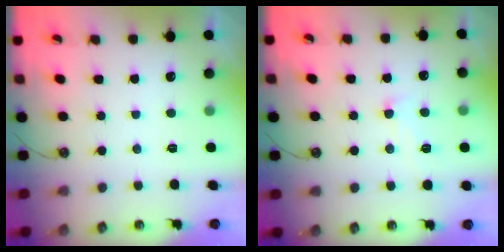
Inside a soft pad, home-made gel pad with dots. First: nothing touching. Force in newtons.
{"total": 2.4, "press": 2.4, "slide": 0.5}